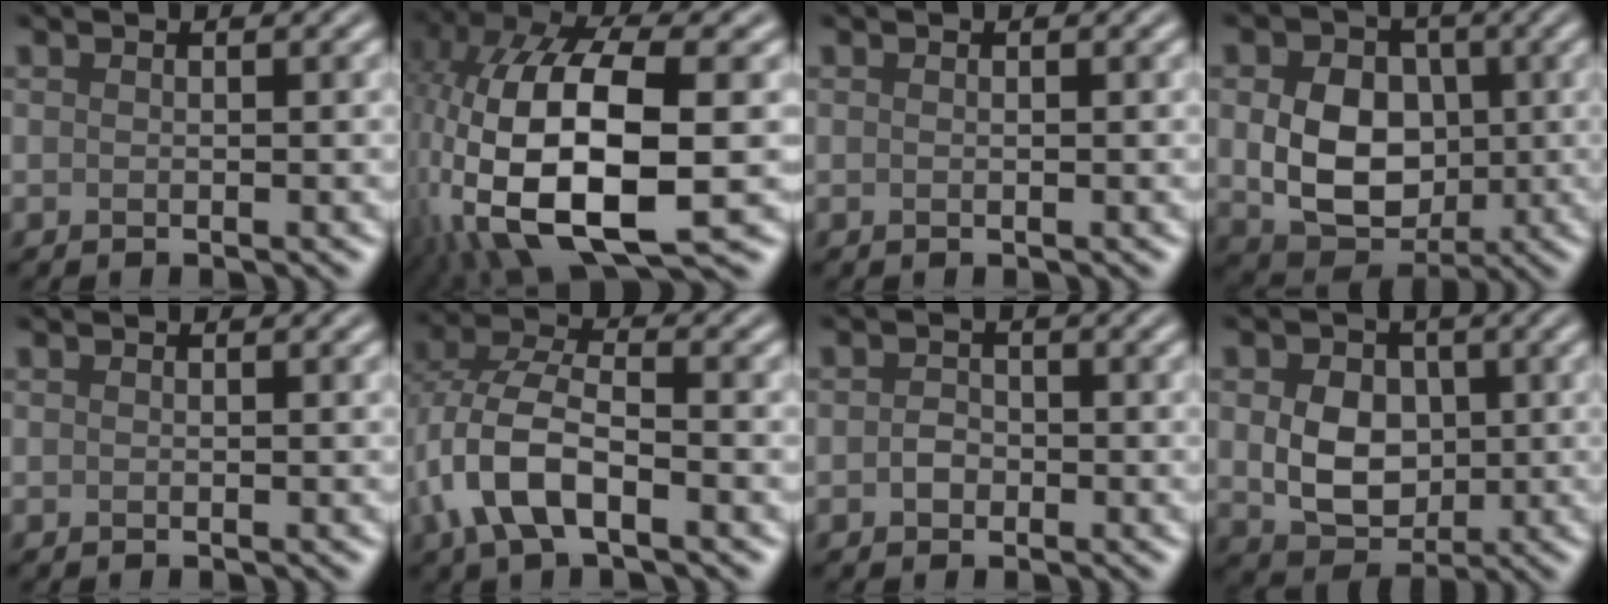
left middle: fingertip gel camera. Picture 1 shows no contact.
{"total": 16.2, "force": [-2.7, 7.8, 13.9], "torque": [-0.297, -0.013, -0.040]}
{"total": 0.0}
{"total": 8.4, "force": [0.2, 6.5, 5.4], "torque": [-0.103, -0.013, 0.008]}
{"total": 0.0}
{"total": 7.2, "force": [-2.2, 3.7, 5.7], "torque": [-0.128, 0.003, -0.050]}
{"total": 1.4, "force": [-0.4, 1.1, 0.6], "torque": [-0.011, 0.000, -0.012]}
{"total": 5.9, "force": [0.3, 4.6, 3.8], "torque": [-0.073, -0.006, 0.008]}